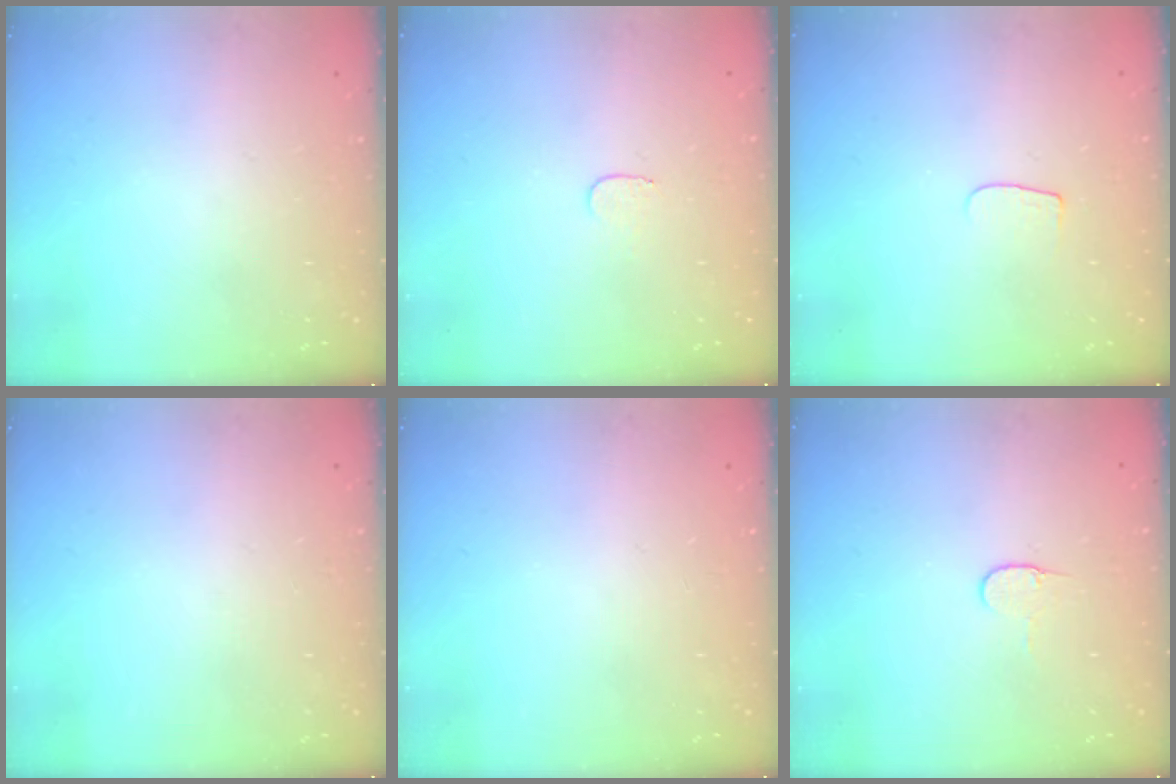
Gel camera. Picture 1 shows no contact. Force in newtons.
{"total": 3.1, "press": 3.1, "slide": 0.3}
{"total": 4.3, "press": 4.3, "slide": 0.5}
{"total": 0.0}
{"total": 0.0}
{"total": 4.9, "press": 4.9, "slide": 0.4}